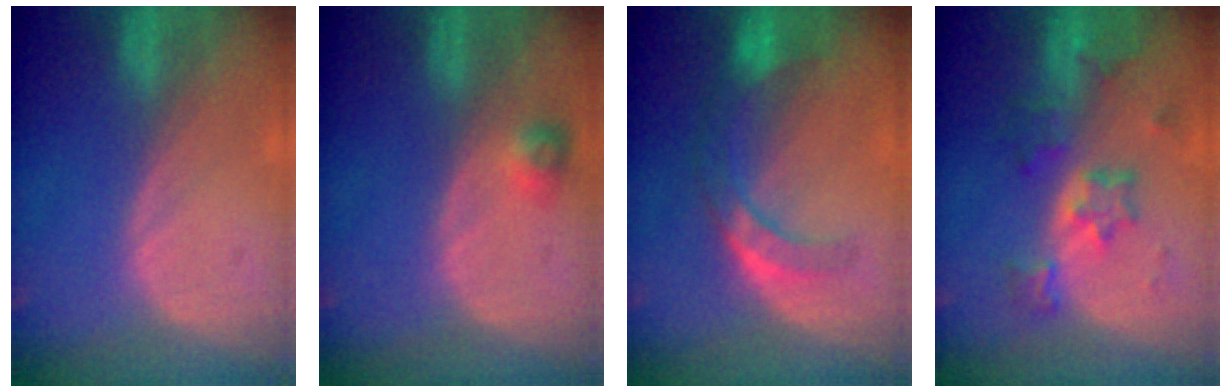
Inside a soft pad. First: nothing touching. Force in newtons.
{"total": 2.5, "press": 2.3, "slide": 1.0}
{"total": 7.3, "press": 6.4, "slide": 3.6}
{"total": 7.2, "press": 6.5, "slide": 3.1}